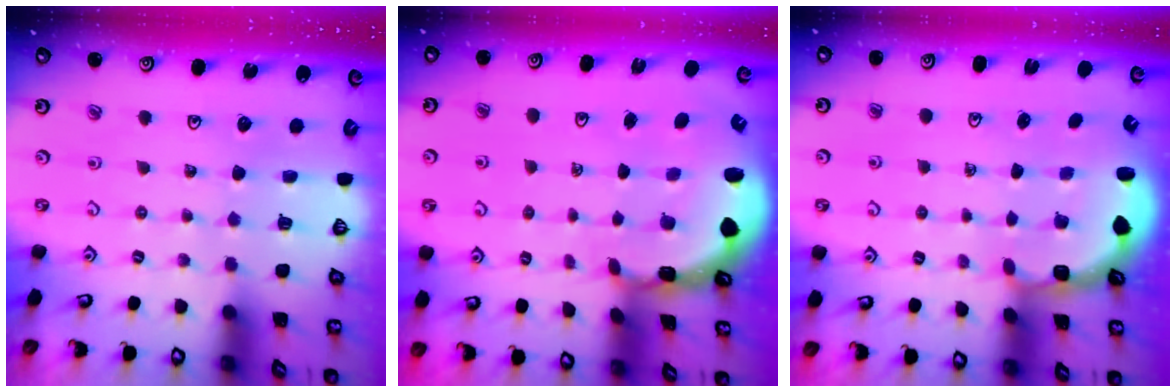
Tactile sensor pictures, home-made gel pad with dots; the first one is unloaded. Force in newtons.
{"total": 2.2, "press": 2.0, "slide": 1.0}
{"total": 3.0, "press": 2.0, "slide": 2.2}